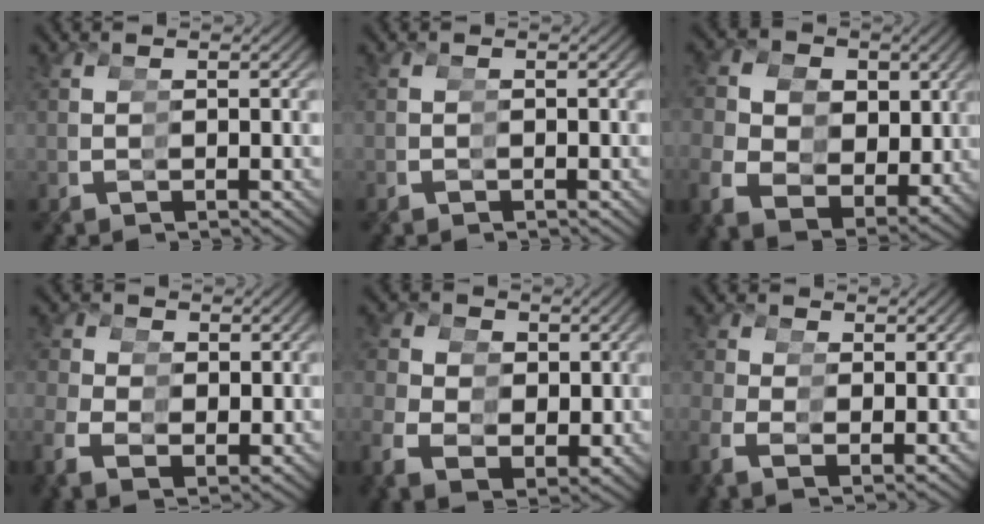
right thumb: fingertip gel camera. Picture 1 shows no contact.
{"total": 1.1, "force": [-0.7, 0.8, -0.4], "torque": [0.003, -0.008, -0.011]}
{"total": 10.0, "force": [0.8, 8.4, 5.5], "torque": [-0.100, -0.018, 0.026]}
{"total": 2.5, "force": [0.5, 2.4, 0.7], "torque": [-0.003, 0.000, 0.013]}
{"total": 5.7, "force": [0.5, 4.9, 2.7], "torque": [-0.048, -0.014, 0.021]}
{"total": 1.0, "force": [0.8, 0.6, -0.2], "torque": [0.018, 0.013, 0.009]}